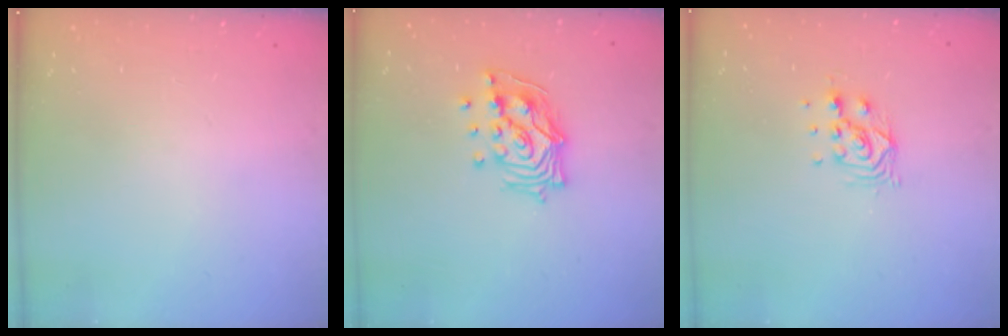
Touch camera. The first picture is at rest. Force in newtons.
{"total": 13.3, "press": 13.2, "slide": 1.1}
{"total": 7.2, "press": 7.2, "slide": 0.6}